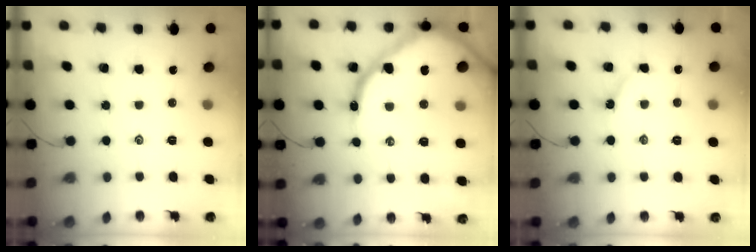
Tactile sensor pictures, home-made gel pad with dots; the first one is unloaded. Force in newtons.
{"total": 21.7, "press": 21.6, "slide": 1.9}
{"total": 3.0, "press": 3.0, "slide": 0.3}